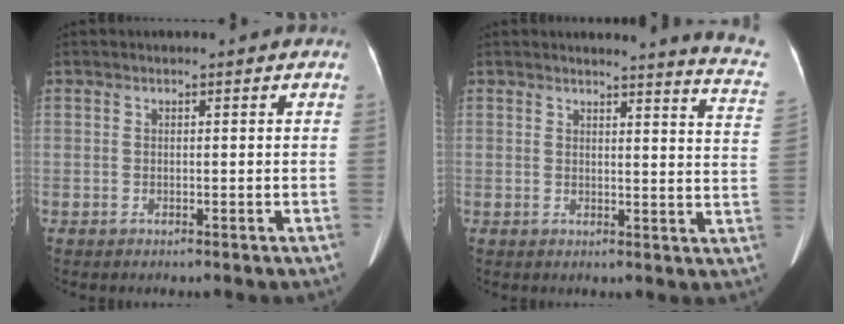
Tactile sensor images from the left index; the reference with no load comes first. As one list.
[{"total": 9.8, "force": [9.4, -0.7, 2.5], "torque": [-0.018, -0.081, 0.076]}]